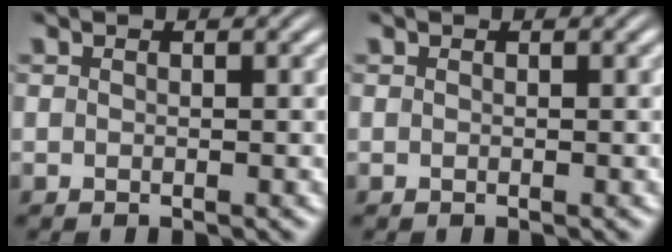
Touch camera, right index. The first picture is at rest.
{"total": 0.0}